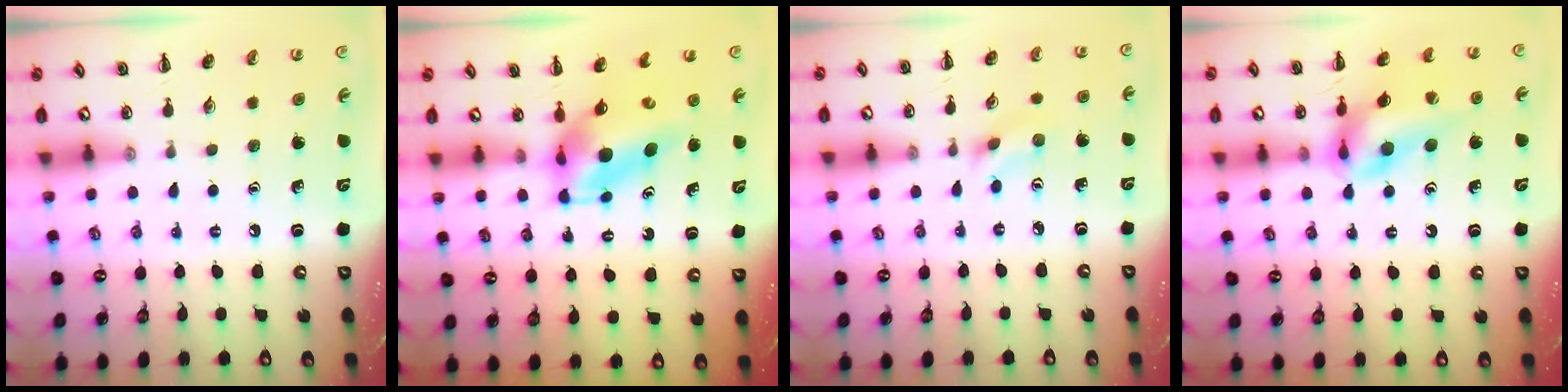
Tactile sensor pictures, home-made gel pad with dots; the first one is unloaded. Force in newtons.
{"total": 5.2, "press": 5.0, "slide": 1.3}
{"total": 2.7, "press": 2.6, "slide": 0.8}
{"total": 13.1, "press": 12.5, "slide": 4.0}